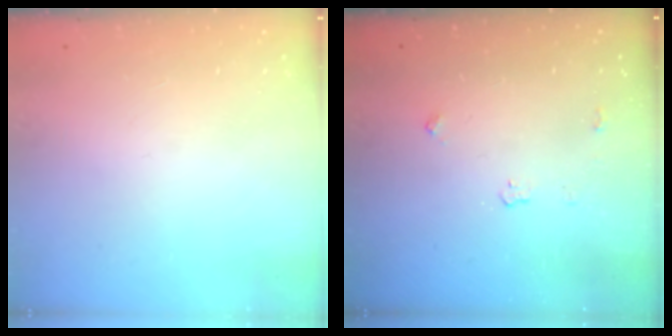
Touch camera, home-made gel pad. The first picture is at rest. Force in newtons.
{"total": 3.3, "press": 3.2, "slide": 0.4}